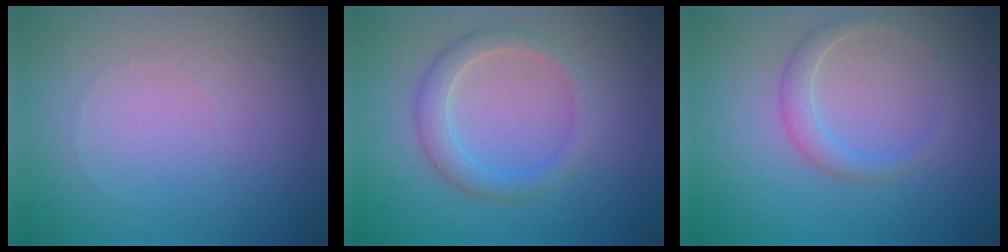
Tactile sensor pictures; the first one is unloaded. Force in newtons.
{"total": 2.7, "press": 2.7, "slide": 0.1}
{"total": 1.9, "press": 1.9, "slide": 0.0}